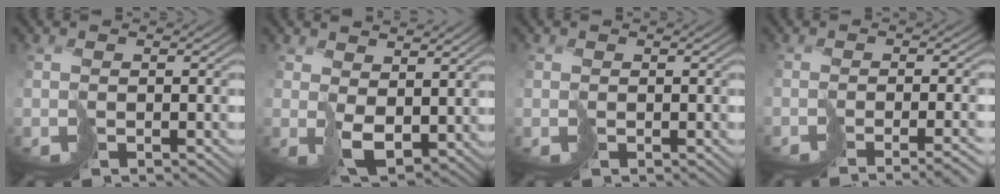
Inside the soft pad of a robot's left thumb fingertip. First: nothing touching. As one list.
[{"total": 5.1, "force": [3.3, 2.6, 2.8], "torque": [-0.071, -0.008, 0.074]}, {"total": 0.6, "force": [0.3, 0.4, -0.3], "torque": [0.007, 0.000, 0.003]}, {"total": 4.8, "force": [-3.7, 0.3, 3.1], "torque": [-0.022, -0.007, -0.040]}]